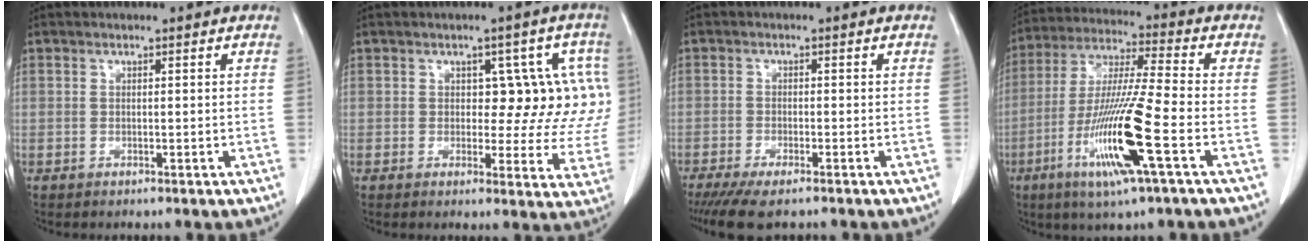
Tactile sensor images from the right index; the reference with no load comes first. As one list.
[{"total": 9.6, "force": [1.8, 5.7, 7.5], "torque": [-0.052, 0.020, 0.020]}, {"total": 6.1, "force": [-4.8, 1.0, 3.6], "torque": [-0.059, -0.012, -0.077]}, {"total": 15.4, "force": [-5.7, -0.3, 14.3], "torque": [-0.292, -0.020, -0.109]}]